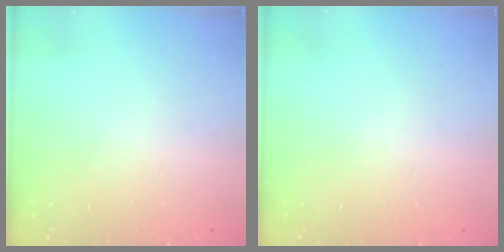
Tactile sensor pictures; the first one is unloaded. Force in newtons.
{"total": 0.0}